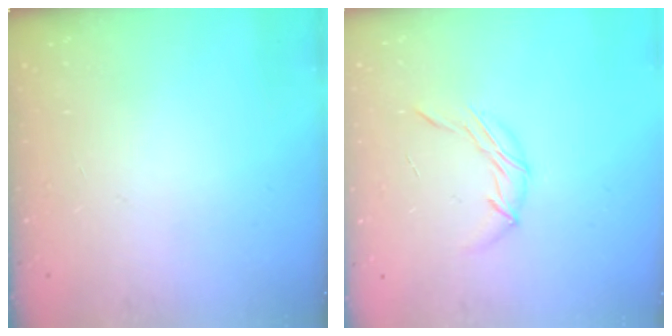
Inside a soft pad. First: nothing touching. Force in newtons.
{"total": 6.2, "press": 6.2, "slide": 0.5}